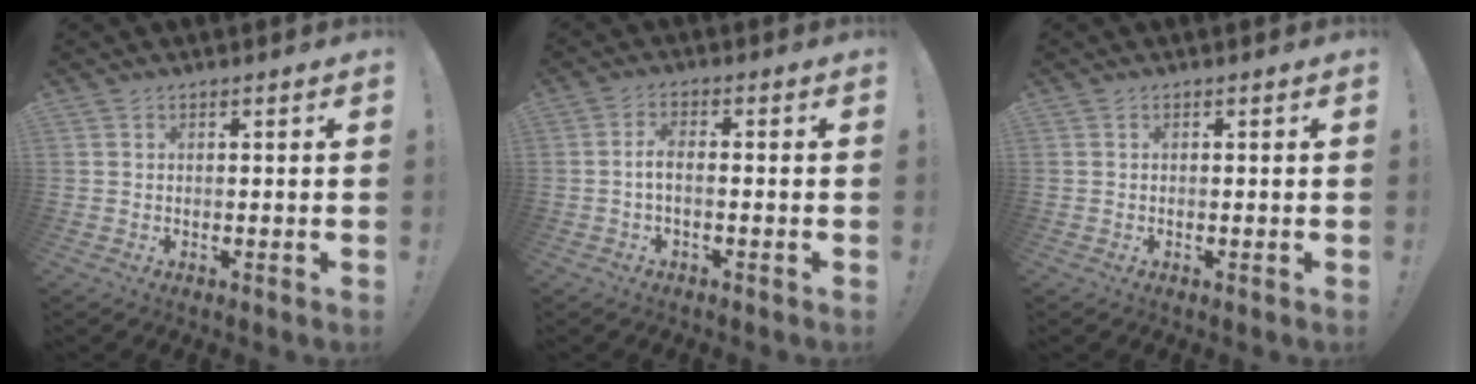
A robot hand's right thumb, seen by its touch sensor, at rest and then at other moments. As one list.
[{"total": 3.8, "force": [-0.8, 1.0, 3.6], "torque": [-0.070, 0.000, -0.014]}, {"total": 0.0}]